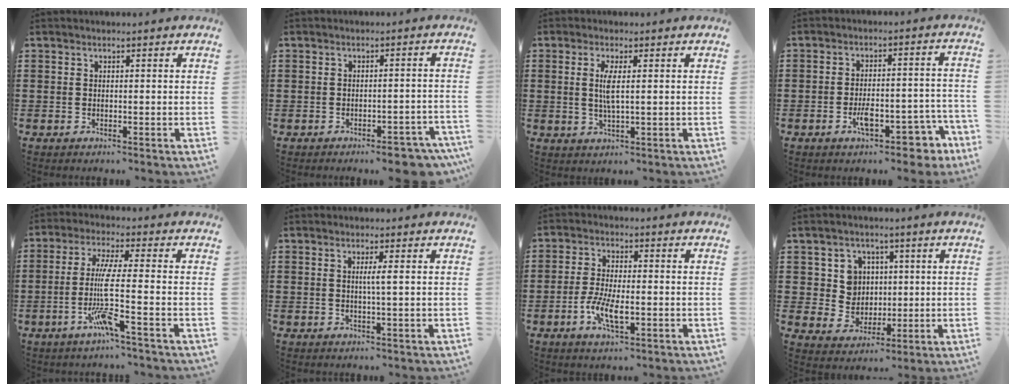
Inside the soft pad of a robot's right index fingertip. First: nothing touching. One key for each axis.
{"total": 3.9, "fx": -3.5, "fy": 0.7, "fz": 1.5, "tx": -0.024, "ty": 0.002, "tz": -0.067}
{"total": 3.6, "fx": 0.5, "fy": 0.4, "fz": 3.5, "tx": -0.069, "ty": -0.003, "tz": 0.007}
{"total": 7.0, "fx": -3.5, "fy": 2.3, "fz": 5.7, "tx": -0.090, "ty": 0.001, "tz": -0.061}
{"total": 8.1, "fx": -2.4, "fy": 0.0, "fz": 7.7, "tx": -0.168, "ty": -0.016, "tz": -0.054}
{"total": 2.0, "fx": 0.3, "fy": -0.3, "fz": 1.9, "tx": -0.038, "ty": -0.004, "tz": 0.001}
{"total": 6.1, "fx": -2.1, "fy": 2.0, "fz": 5.4, "tx": -0.117, "ty": -0.008, "tz": -0.042}
{"total": 6.3, "fx": 1.6, "fy": 5.9, "fz": 1.7, "tx": -0.057, "ty": 0.014, "tz": 0.029}